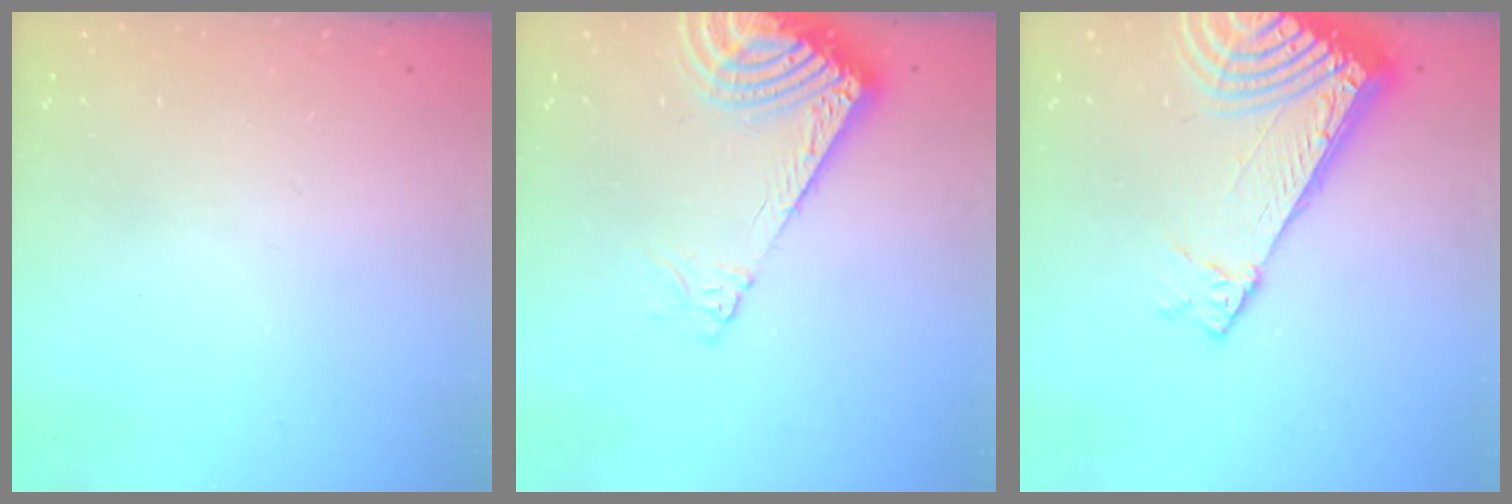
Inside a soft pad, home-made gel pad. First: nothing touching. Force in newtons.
{"total": 14.2, "press": 14.1, "slide": 2.0}
{"total": 14.0, "press": 14.0, "slide": 1.4}